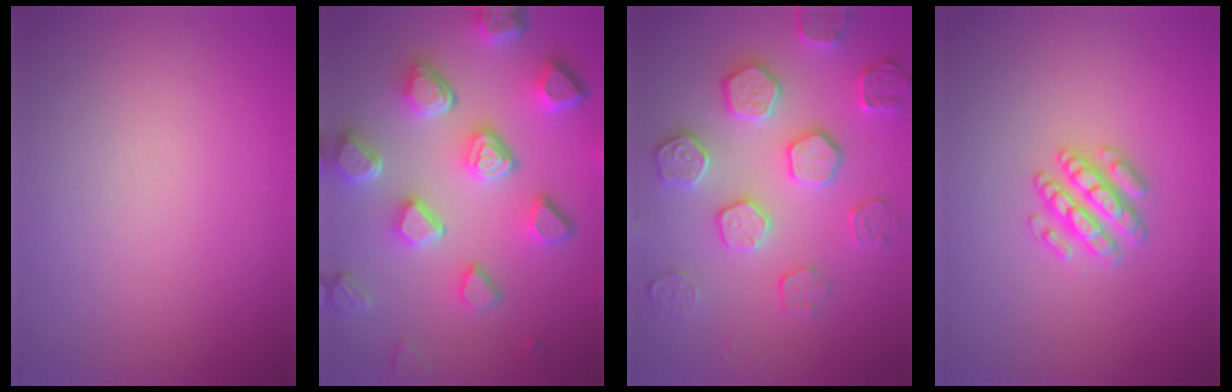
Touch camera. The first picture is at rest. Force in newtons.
{"total": 7.5, "press": 5.6, "slide": 5.0}
{"total": 4.7, "press": 4.3, "slide": 1.8}
{"total": 2.6, "press": 2.5, "slide": 0.4}